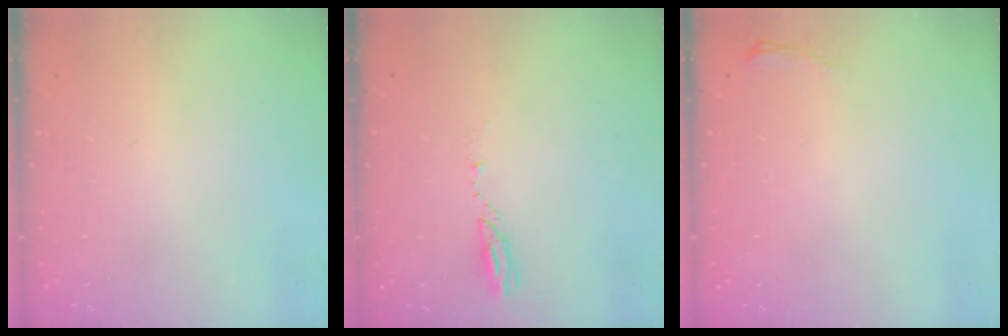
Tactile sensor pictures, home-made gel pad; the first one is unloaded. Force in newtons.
{"total": 3.1, "press": 3.1, "slide": 0.3}
{"total": 3.1, "press": 3.1, "slide": 0.5}